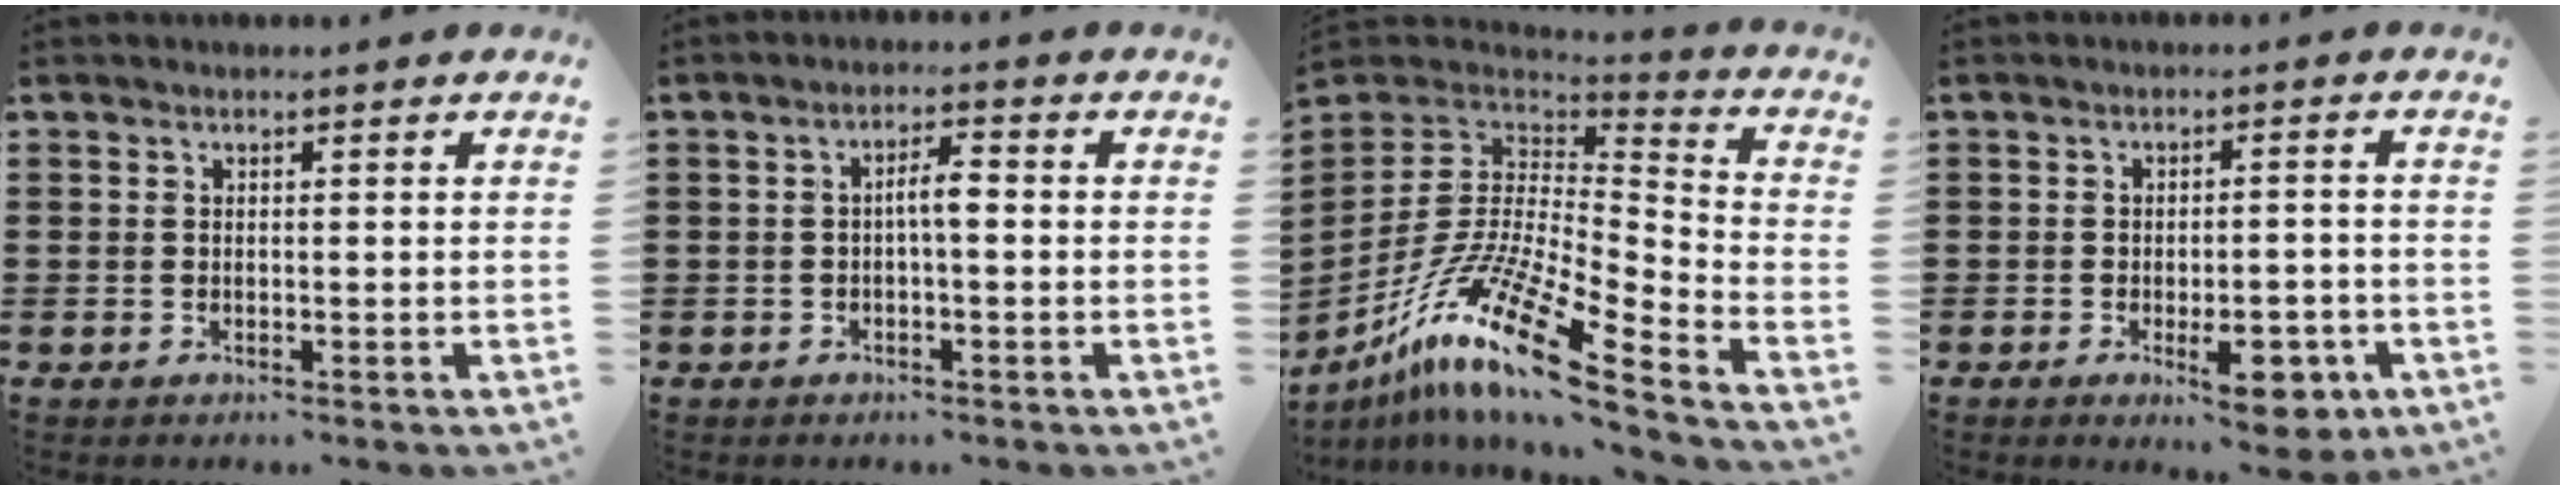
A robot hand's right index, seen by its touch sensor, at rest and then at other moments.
{"total": 3.2, "force": [-0.2, 0.7, 3.1], "torque": [-0.059, 0.007, -0.007]}
{"total": 16.7, "force": [-11.0, 2.9, 12.2], "torque": [-0.246, 0.019, -0.209]}
{"total": 7.2, "force": [-3.3, 2.7, 5.8], "torque": [-0.079, 0.002, -0.050]}